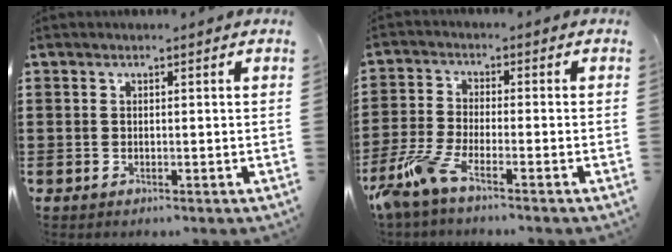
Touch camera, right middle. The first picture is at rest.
{"total": 5.6, "force": [-4.1, 0.7, 3.8], "torque": [-0.118, -0.024, -0.088]}